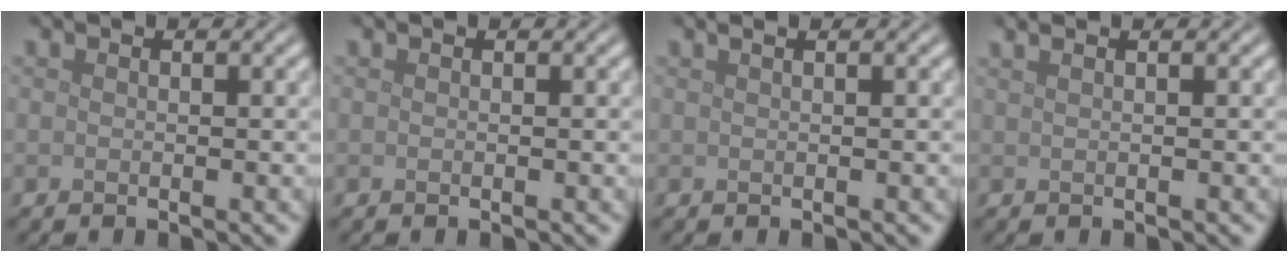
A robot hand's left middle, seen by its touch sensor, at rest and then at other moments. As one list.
[{"total": 0.0}, {"total": 1.9, "force": [1.1, 0.9, 1.2], "torque": [-0.006, 0.003, -0.003]}, {"total": 2.5, "force": [1.5, 1.2, 1.6], "torque": [-0.011, 0.010, -0.004]}]